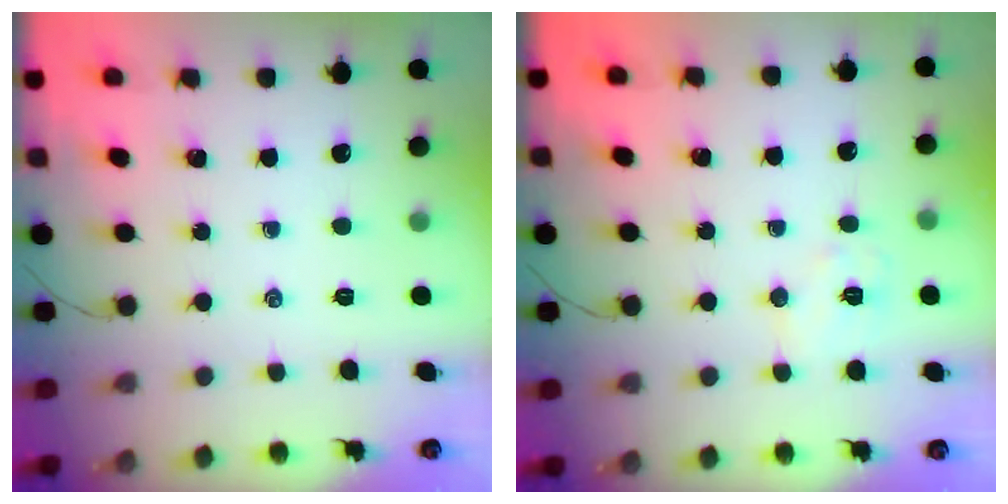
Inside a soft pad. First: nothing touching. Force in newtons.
{"total": 6.1, "press": 6.0, "slide": 1.0}